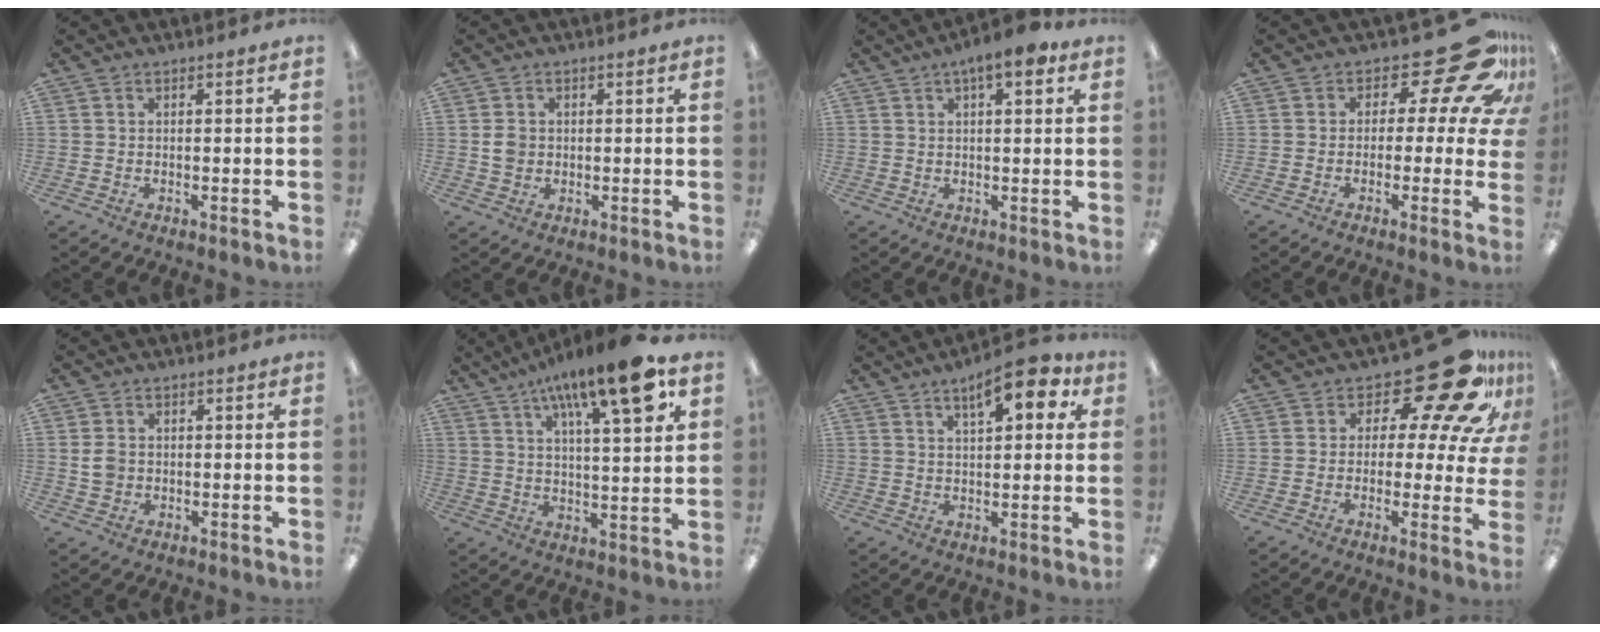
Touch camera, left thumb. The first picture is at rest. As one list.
[{"total": 3.4, "force": [0.2, 3.0, 1.6], "torque": [-0.022, 0.004, 0.002]}, {"total": 6.5, "force": [3.5, 2.1, 5.0], "torque": [-0.072, -0.011, 0.054]}, {"total": 16.7, "force": [9.0, 6.9, 12.3], "torque": [-0.168, -0.063, 0.144]}, {"total": 3.5, "force": [0.2, 3.0, 1.8], "torque": [-0.026, 0.004, 0.001]}, {"total": 17.5, "force": [10.1, 4.5, 13.6], "torque": [-0.212, -0.047, 0.154]}, {"total": 7.5, "force": [4.0, 2.9, 5.7], "torque": [-0.071, -0.015, 0.060]}, {"total": 20.0, "force": [12.4, 7.9, 13.5], "torque": [-0.182, -0.089, 0.198]}]